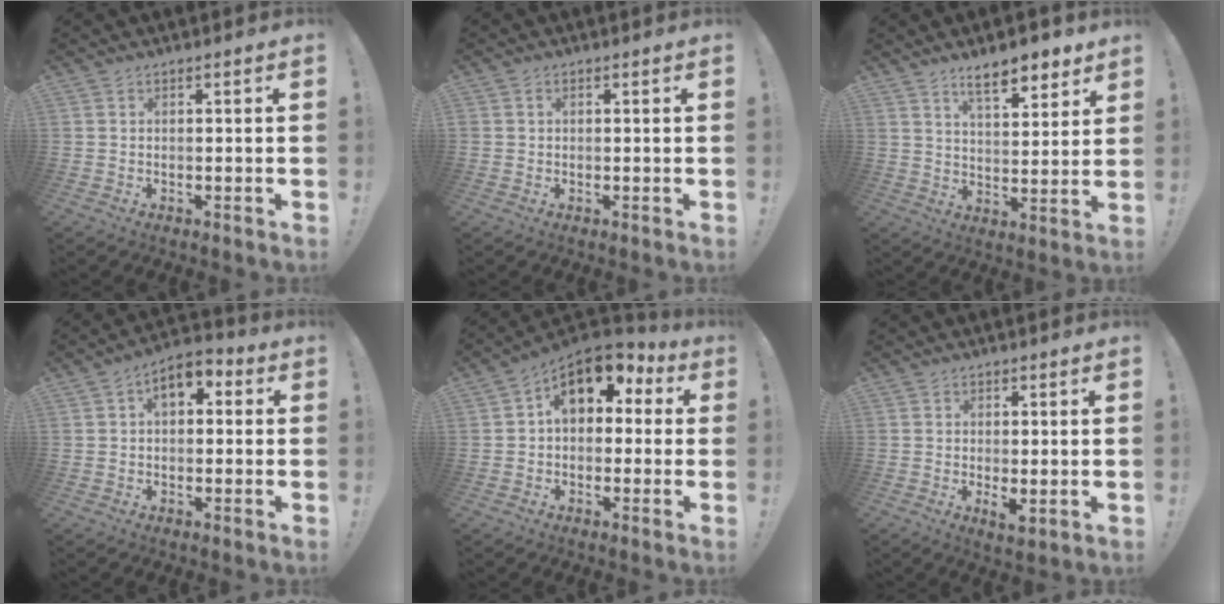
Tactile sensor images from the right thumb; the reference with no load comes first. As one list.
[{"total": 0.7, "force": [0.1, 0.7, 0.1], "torque": [-0.005, 0.004, 0.004]}, {"total": 10.4, "force": [7.5, 3.4, 6.3], "torque": [-0.089, -0.042, 0.131]}, {"total": 6.7, "force": [1.8, 4.2, 5.0], "torque": [-0.073, 0.001, 0.032]}, {"total": 11.5, "force": [5.0, 7.0, 7.6], "torque": [-0.104, -0.022, 0.095]}, {"total": 3.4, "force": [0.3, 1.3, 3.2], "torque": [-0.045, -0.010, 0.006]}]